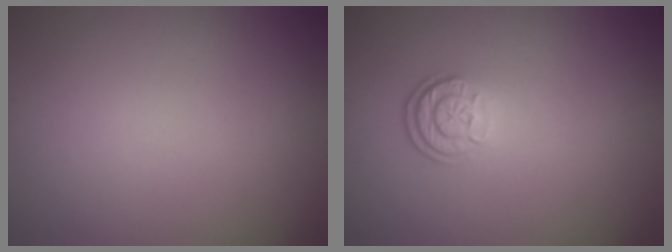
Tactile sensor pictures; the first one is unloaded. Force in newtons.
{"total": 2.5, "press": 2.0, "slide": 1.5}